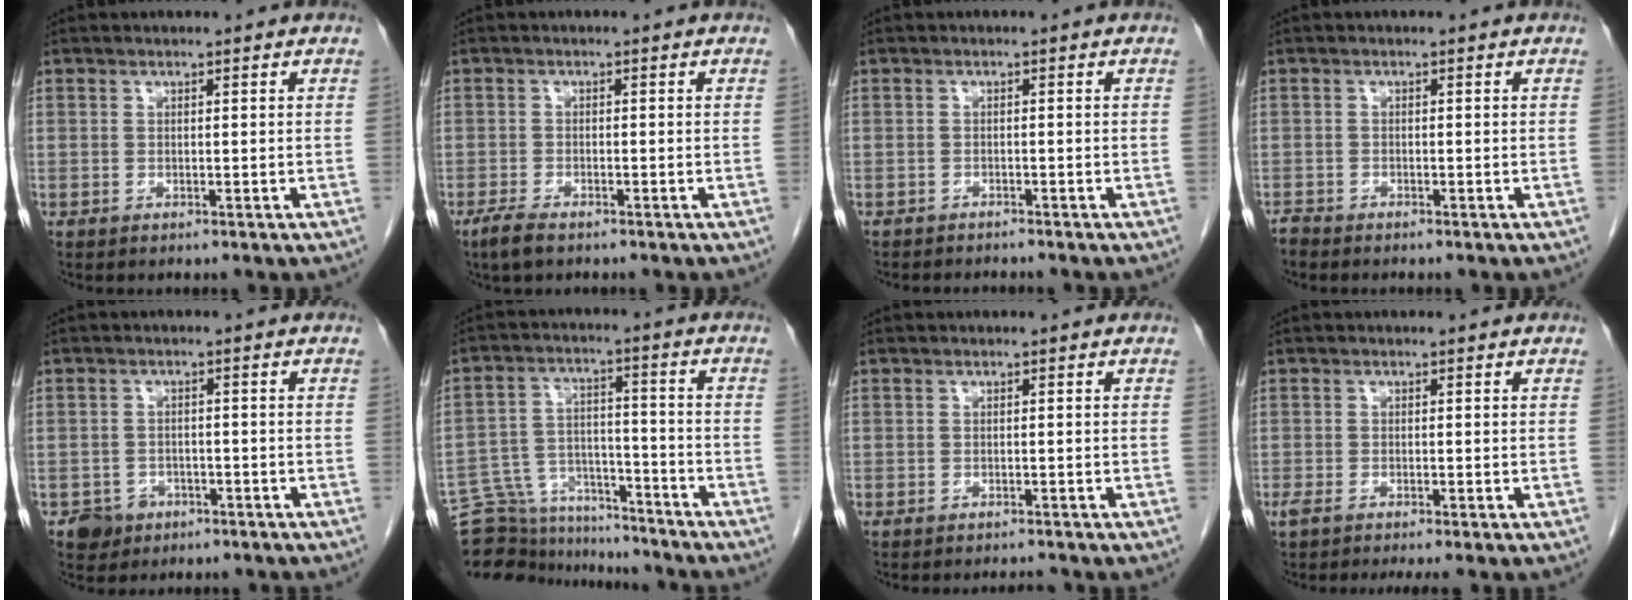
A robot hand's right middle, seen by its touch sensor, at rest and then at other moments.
{"total": 3.0, "force": [-2.2, 0.8, 1.9], "torque": [-0.047, -0.007, -0.039]}
{"total": 3.1, "force": [-3.0, 0.7, 0.7], "torque": [-0.009, -0.004, -0.039]}
{"total": 1.2, "force": [-1.2, 0.2, 0.0], "torque": [-0.004, -0.002, -0.022]}
{"total": 3.6, "force": [-2.2, 2.8, 0.4], "torque": [-0.004, 0.011, -0.029]}
{"total": 14.0, "force": [-13.2, 3.9, 2.1], "torque": [-0.041, 0.040, -0.208]}
{"total": 1.2, "force": [-1.2, 0.0, 0.2], "torque": [-0.003, -0.004, -0.014]}
{"total": 5.0, "force": [-4.0, 0.7, 2.9], "torque": [-0.043, -0.006, -0.062]}